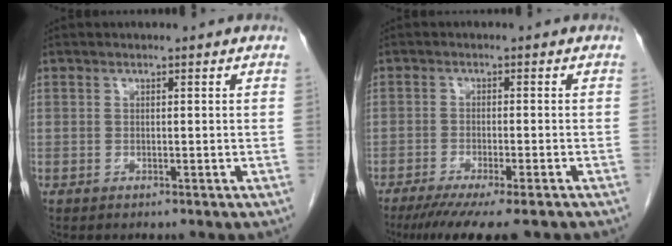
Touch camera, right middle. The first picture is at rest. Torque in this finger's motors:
{"motor_torque": [1.14, -1.00, 0.14, 0.10]}